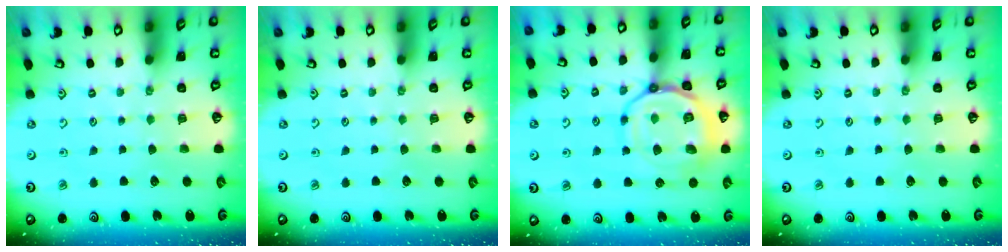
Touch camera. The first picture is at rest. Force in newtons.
{"total": 0.0}
{"total": 17.9, "press": 17.8, "slide": 1.8}
{"total": 0.0}